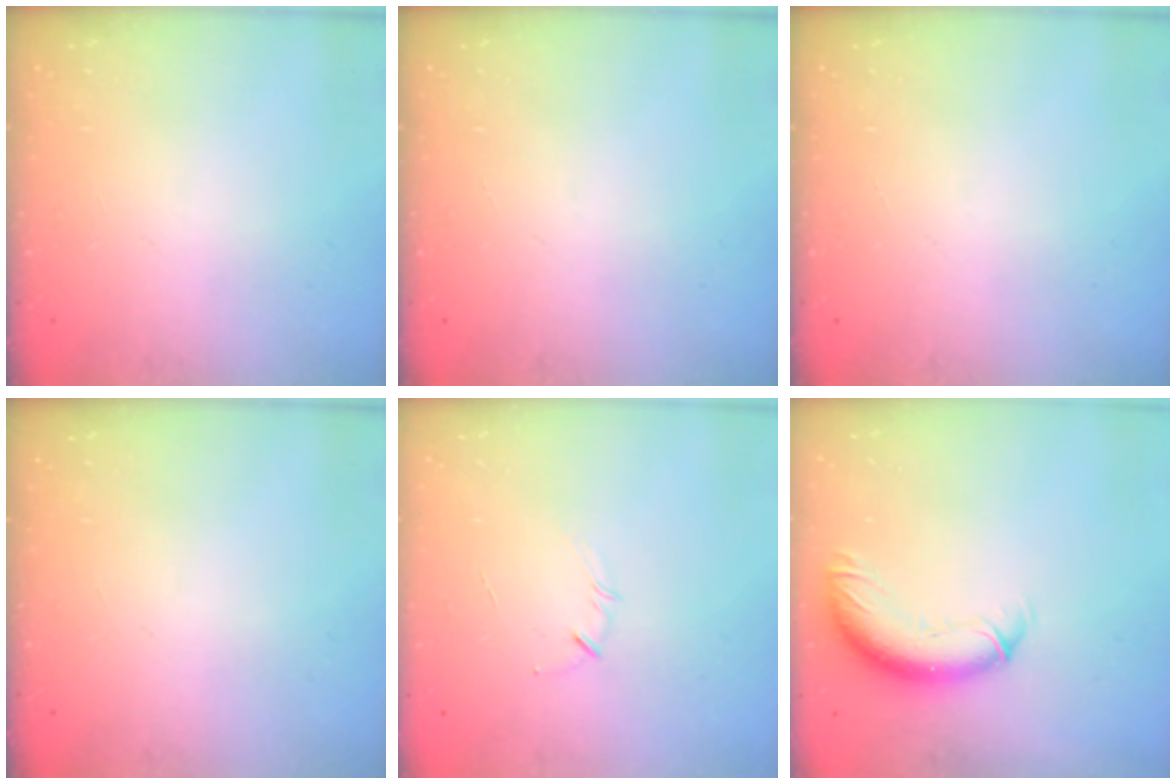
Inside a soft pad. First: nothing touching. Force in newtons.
{"total": 0.0}
{"total": 0.0}
{"total": 0.0}
{"total": 3.1, "press": 3.0, "slide": 0.7}
{"total": 11.5, "press": 11.2, "slide": 2.6}